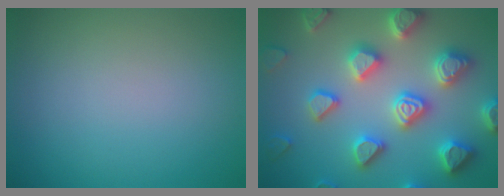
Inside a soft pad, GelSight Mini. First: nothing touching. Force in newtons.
{"total": 7.3, "press": 7.1, "slide": 1.7}